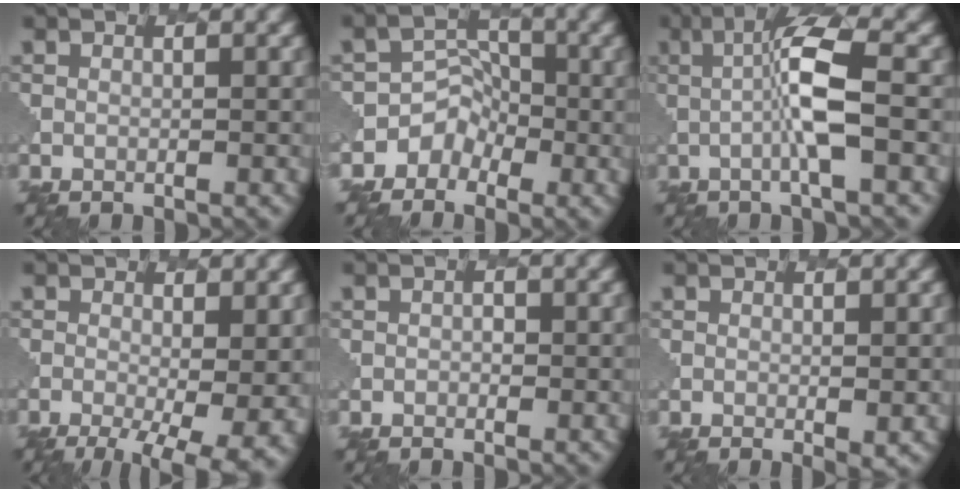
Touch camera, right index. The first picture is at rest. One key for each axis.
{"total": 3.3, "fx": -2.0, "fy": 2.7, "fz": 0.1, "tx": 0.032, "ty": 0.011, "tz": -0.044}
{"total": 5.0, "fx": -0.2, "fy": 0.7, "fz": 4.9, "tx": -0.090, "ty": 0.008, "tz": -0.011}
{"total": 8.8, "fx": -2.7, "fy": 3.5, "fz": 7.6, "tx": -0.105, "ty": -0.021, "tz": -0.024}
{"total": 0.5, "fx": 0.0, "fy": 0.5, "fz": 0.2, "tx": -0.002, "ty": -0.002, "tz": 0.002}
{"total": 1.4, "fx": -0.1, "fy": 0.3, "fz": 1.3, "tx": -0.019, "ty": -0.008, "tz": 0.002}